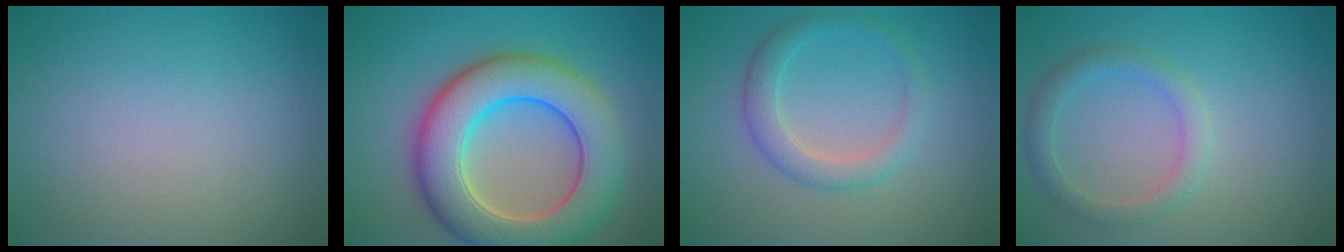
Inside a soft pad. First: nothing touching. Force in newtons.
{"total": 10.2, "press": 10.2, "slide": 0.7}
{"total": 2.7, "press": 2.7, "slide": 0.1}
{"total": 2.3, "press": 2.3, "slide": 0.1}